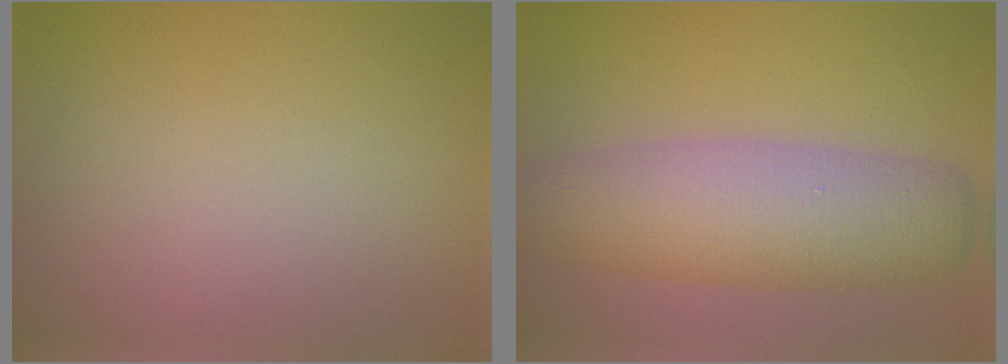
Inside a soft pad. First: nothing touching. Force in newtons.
{"total": 7.8, "press": 7.8, "slide": 0.1}